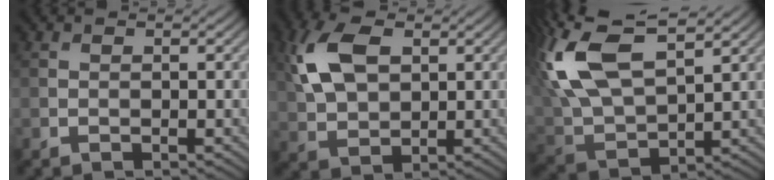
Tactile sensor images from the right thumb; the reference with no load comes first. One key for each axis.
{"total": 9.9, "fx": 3.3, "fy": 5.8, "fz": 7.4, "tx": -0.198, "ty": 0.018, "tz": 0.063}
{"total": 14.8, "fx": 6.2, "fy": 7.2, "fz": 11.4, "tx": -0.278, "ty": 0.014, "tz": 0.124}